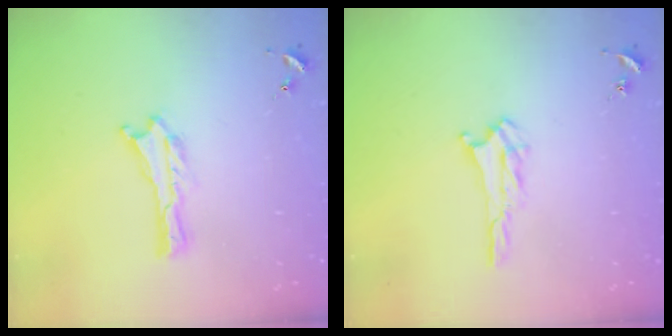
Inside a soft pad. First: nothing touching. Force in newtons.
{"total": 1.7, "press": 1.7, "slide": 0.2}